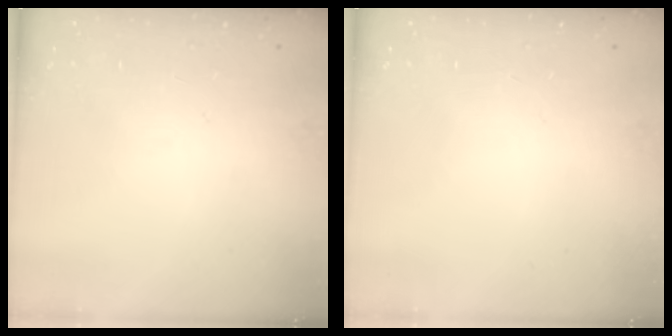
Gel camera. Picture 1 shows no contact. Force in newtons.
{"total": 0.0}